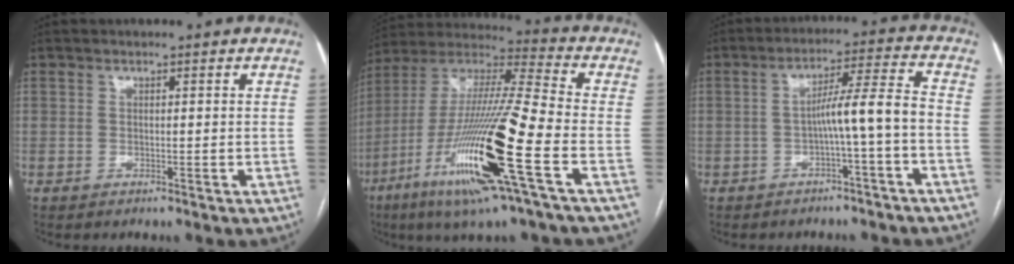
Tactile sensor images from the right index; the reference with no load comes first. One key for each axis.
{"total": 23.4, "fx": -8.7, "fy": 0.7, "fz": 21.8, "tx": -0.438, "ty": -0.035, "tz": -0.165}
{"total": 7.0, "fx": -2.1, "fy": -0.8, "fz": 6.6, "tx": -0.106, "ty": 0.025, "tz": -0.029}